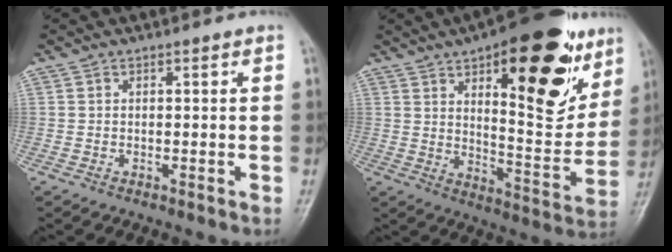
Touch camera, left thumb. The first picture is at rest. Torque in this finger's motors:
{"motor_torque": [0.96, 0.80, 1.26, -0.52, 0.19]}